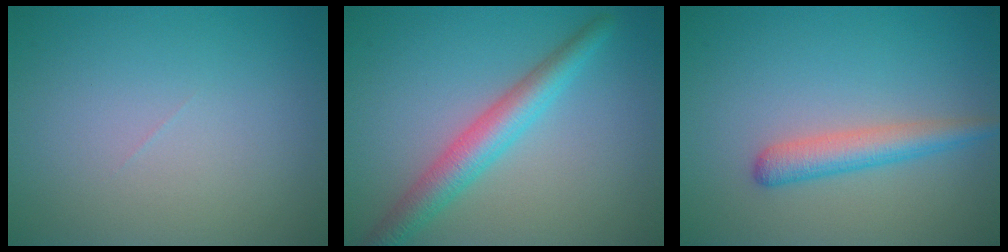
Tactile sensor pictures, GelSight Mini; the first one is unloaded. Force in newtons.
{"total": 4.2, "press": 4.2, "slide": 0.1}
{"total": 2.9, "press": 2.9, "slide": 0.1}